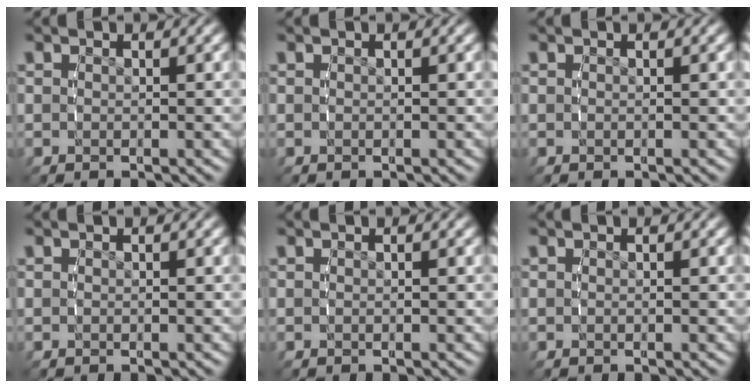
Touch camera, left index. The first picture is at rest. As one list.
[{"total": 0.0}, {"total": 0.0}, {"total": 0.0}, {"total": 0.0}, {"total": 0.0}]